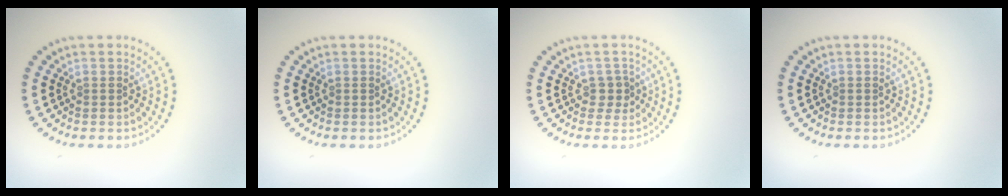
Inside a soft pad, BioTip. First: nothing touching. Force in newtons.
{"total": 0.0}
{"total": 1.5, "press": 1.2, "slide": 0.9}
{"total": 0.0}